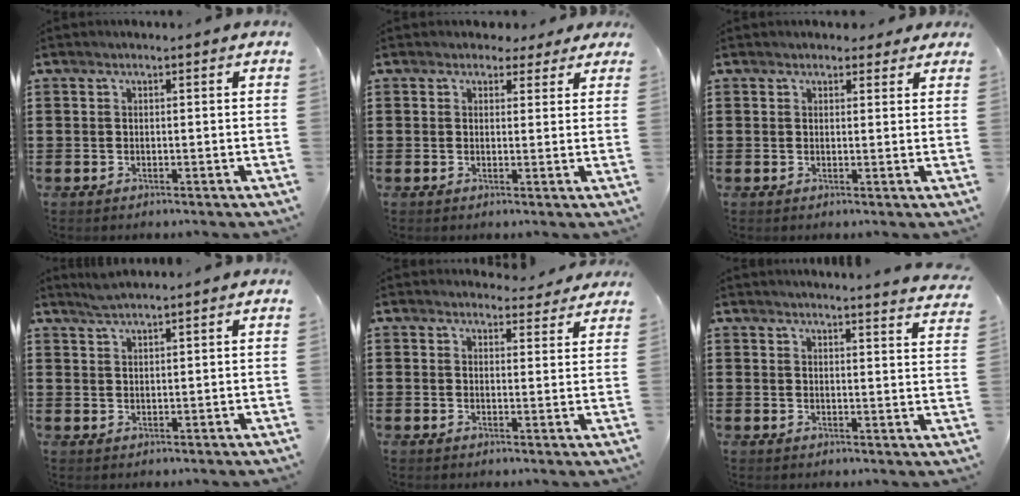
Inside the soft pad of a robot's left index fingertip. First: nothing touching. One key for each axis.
{"total": 2.4, "fx": 1.8, "fy": 1.5, "fz": 0.6, "tx": -0.010, "ty": 0.007, "tz": 0.032}
{"total": 1.9, "fx": 1.6, "fy": 1.0, "fz": 0.4, "tx": -0.006, "ty": 0.004, "tz": 0.028}
{"total": 2.0, "fx": 1.9, "fy": -0.1, "fz": 0.7, "tx": -0.018, "ty": 0.000, "tz": 0.036}
{"total": 3.3, "fx": 3.1, "fy": 0.8, "fz": 0.6, "tx": -0.013, "ty": -0.013, "tz": 0.056}
{"total": 3.3, "fx": 3.2, "fy": -0.9, "fz": 0.3, "tx": -0.009, "ty": -0.024, "tz": 0.054}